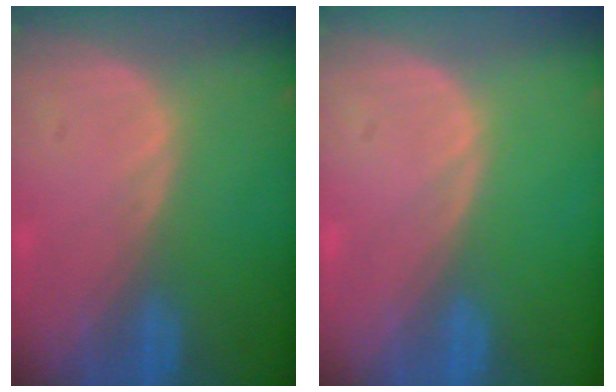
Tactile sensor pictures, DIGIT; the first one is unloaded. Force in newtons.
{"total": 0.0}